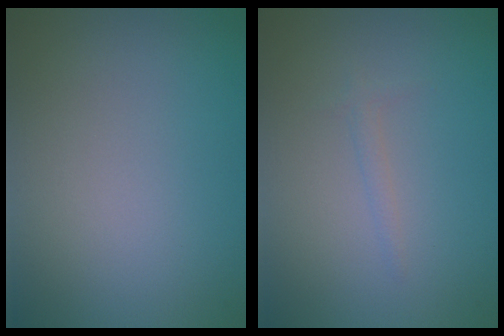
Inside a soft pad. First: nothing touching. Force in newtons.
{"total": 1.0, "press": 1.0, "slide": 0.1}